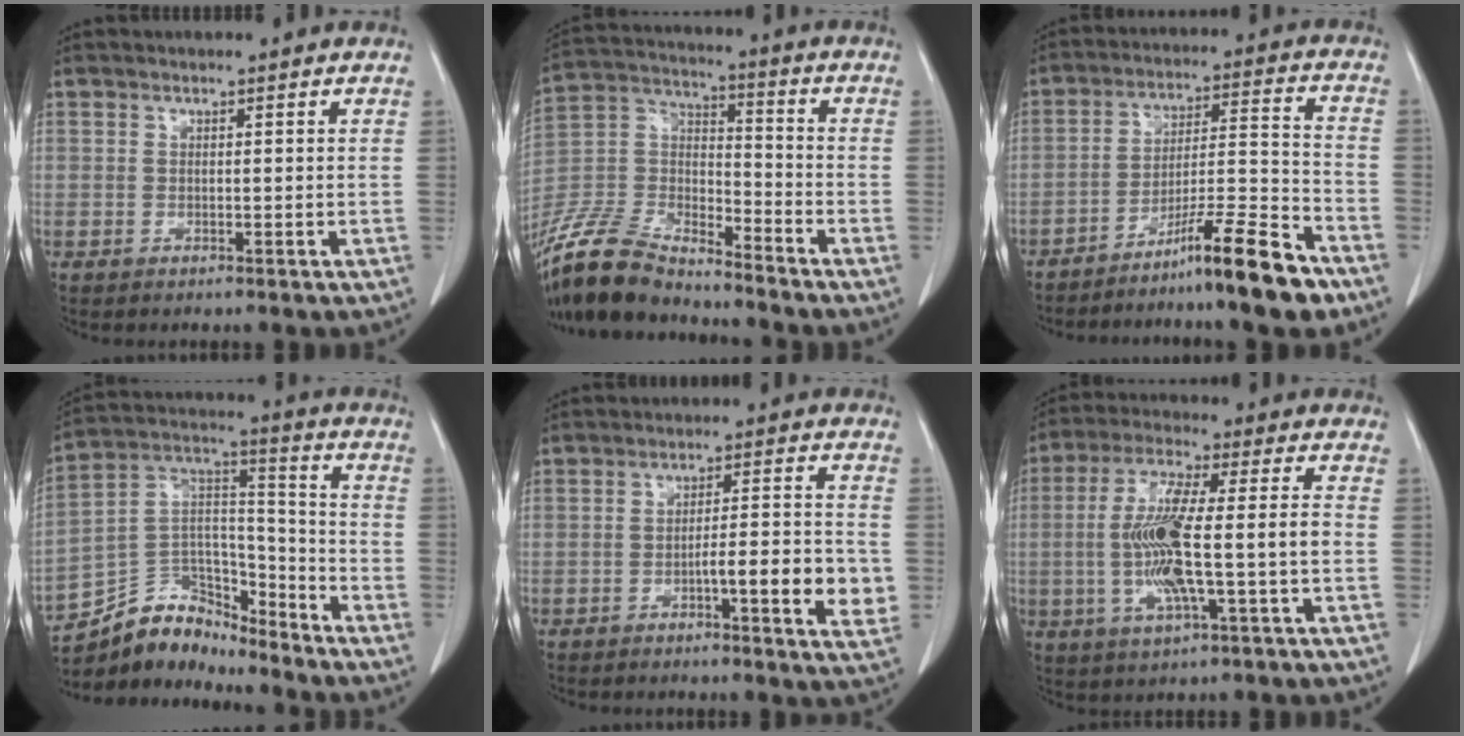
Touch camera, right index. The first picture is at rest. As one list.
[{"total": 14.9, "force": [-13.5, 3.5, 5.3], "torque": [-0.109, 0.008, -0.262]}, {"total": 12.7, "force": [-9.2, -0.4, 8.8], "torque": [-0.139, 0.001, -0.156]}, {"total": 14.0, "force": [-12.8, 5.1, 2.7], "torque": [-0.035, 0.059, -0.231]}, {"total": 9.3, "force": [-2.6, 1.0, 8.9], "torque": [-0.118, 0.003, -0.036]}, {"total": 13.3, "force": [-2.3, 1.4, 13.0], "torque": [-0.260, 0.008, -0.039]}]